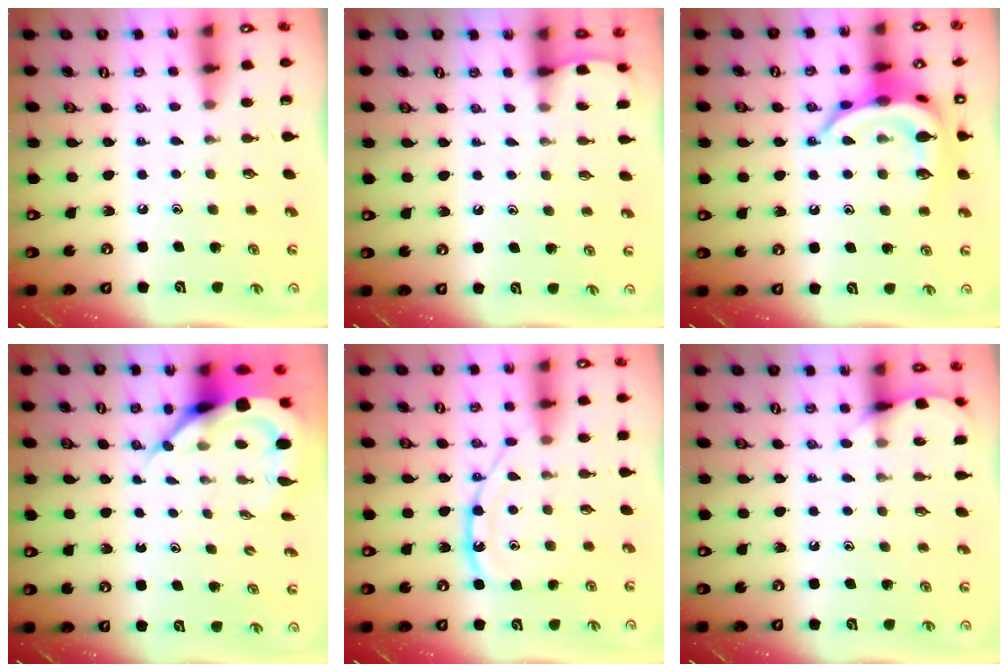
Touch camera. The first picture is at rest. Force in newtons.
{"total": 2.2, "press": 2.2, "slide": 0.2}
{"total": 17.2, "press": 17.2, "slide": 0.2}
{"total": 7.7, "press": 7.7, "slide": 0.9}
{"total": 13.4, "press": 13.3, "slide": 1.1}
{"total": 5.6, "press": 5.6, "slide": 0.7}